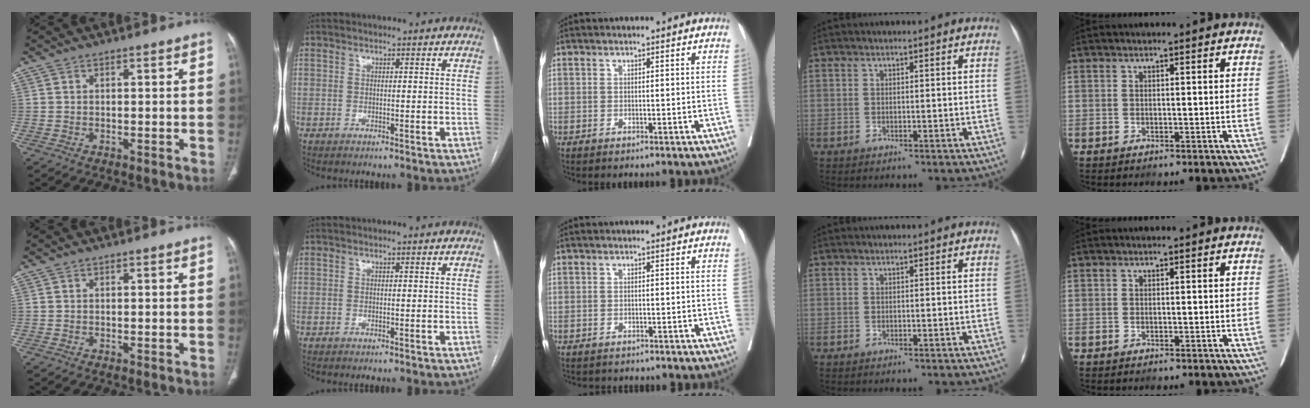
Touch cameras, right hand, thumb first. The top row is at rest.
{"middle": {"total": 2.2, "force": [-1.9, 1.1, 0.1], "torque": [-0.011, -0.002, -0.030]}}